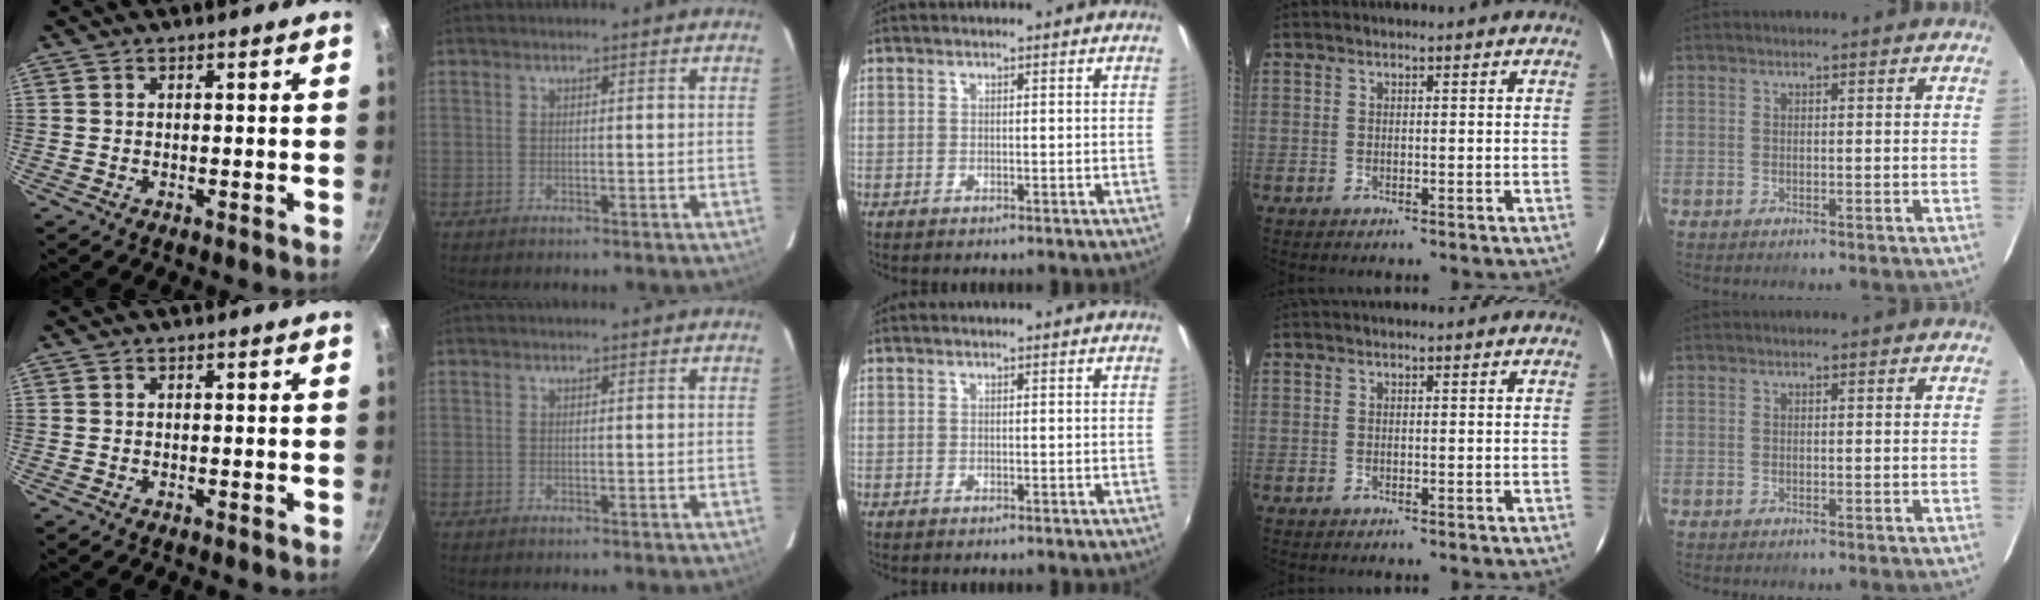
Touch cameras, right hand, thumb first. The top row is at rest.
{}